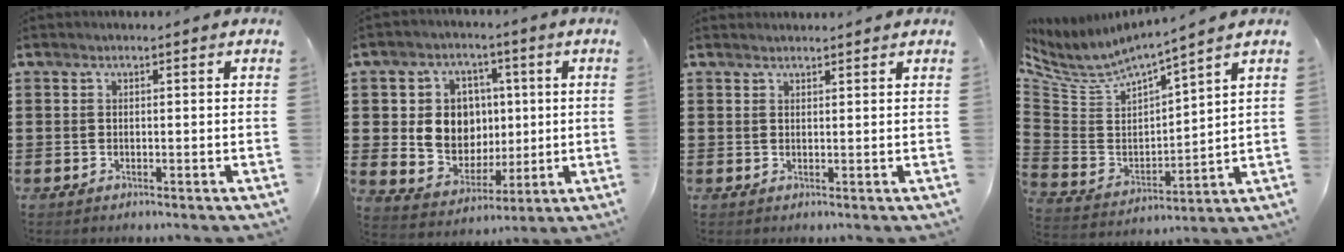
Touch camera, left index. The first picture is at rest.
{"total": 8.3, "force": [1.6, 7.6, 3.0], "torque": [-0.076, 0.012, 0.035]}
{"total": 1.0, "force": [1.0, 0.0, 0.1], "torque": [-0.004, -0.002, 0.021]}
{"total": 4.8, "force": [4.2, 1.3, 2.0], "torque": [-0.063, -0.035, 0.068]}